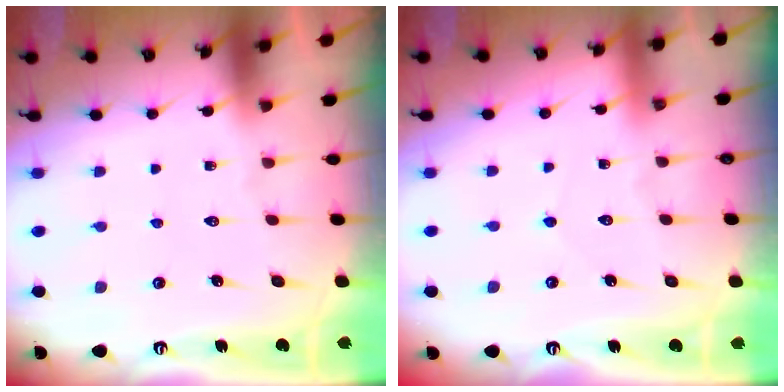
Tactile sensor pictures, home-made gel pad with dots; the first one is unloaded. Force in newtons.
{"total": 2.9, "press": 2.9, "slide": 0.4}